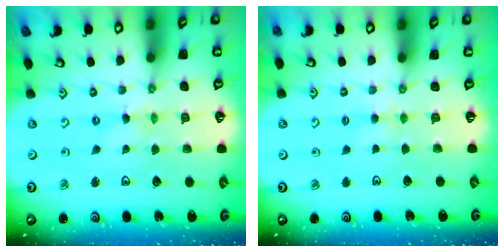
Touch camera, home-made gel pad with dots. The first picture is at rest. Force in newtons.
{"total": 2.8, "press": 2.7, "slide": 0.5}